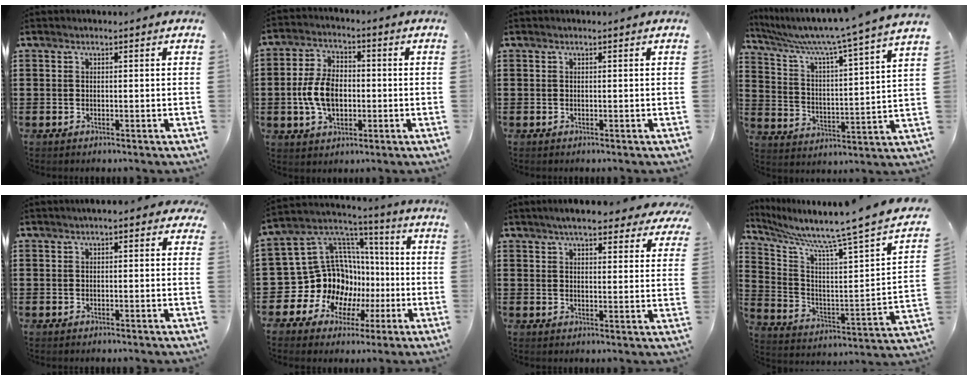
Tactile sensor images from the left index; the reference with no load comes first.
{"total": 7.9, "force": [-1.2, 5.0, 6.0], "torque": [-0.143, 0.005, -0.028]}
{"total": 0.0}
{"total": 6.7, "force": [5.6, -0.9, 3.4], "torque": [-0.092, -0.050, 0.084]}
{"total": 1.3, "force": [0.3, 0.5, 1.1], "torque": [-0.023, 0.005, 0.003]}
{"total": 15.4, "force": [-2.2, 14.2, 5.3], "torque": [-0.140, -0.034, -0.008]}
{"total": 6.2, "force": [5.3, 1.2, 3.0], "torque": [-0.066, -0.007, 0.094]}
{"total": 5.8, "force": [4.9, -1.3, 2.7], "torque": [-0.083, -0.063, 0.067]}